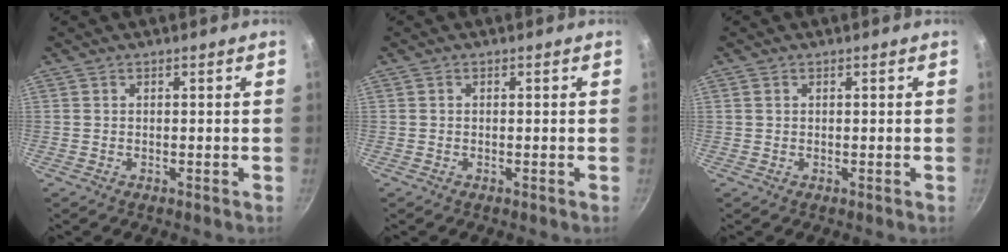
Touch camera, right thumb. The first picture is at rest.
{"total": 0.0}
{"total": 0.5, "force": [0.2, 0.4, 0.2], "torque": [-0.003, 0.001, 0.003]}